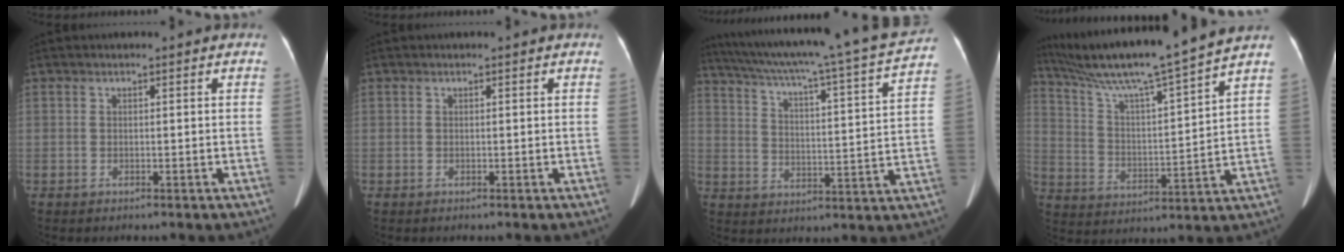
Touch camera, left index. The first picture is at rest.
{"total": 0.0}
{"total": 24.3, "force": [21.4, -0.6, 11.5], "torque": [-0.191, -0.032, 0.289]}
{"total": 18.0, "force": [15.4, -1.9, 9.1], "torque": [-0.165, -0.008, 0.251]}